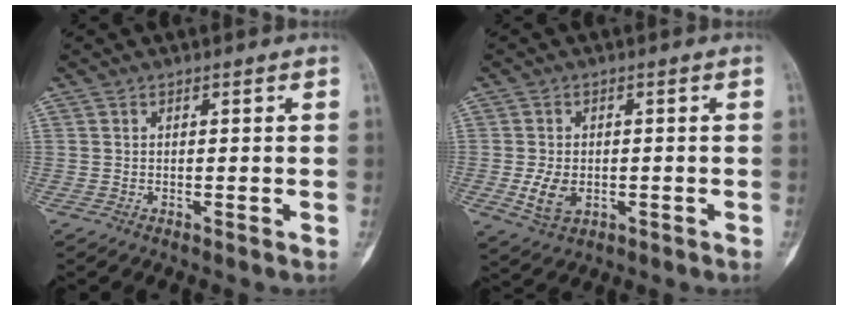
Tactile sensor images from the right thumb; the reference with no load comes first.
{"total": 5.5, "force": [-1.1, 3.7, 3.9], "torque": [-0.069, -0.003, -0.012]}